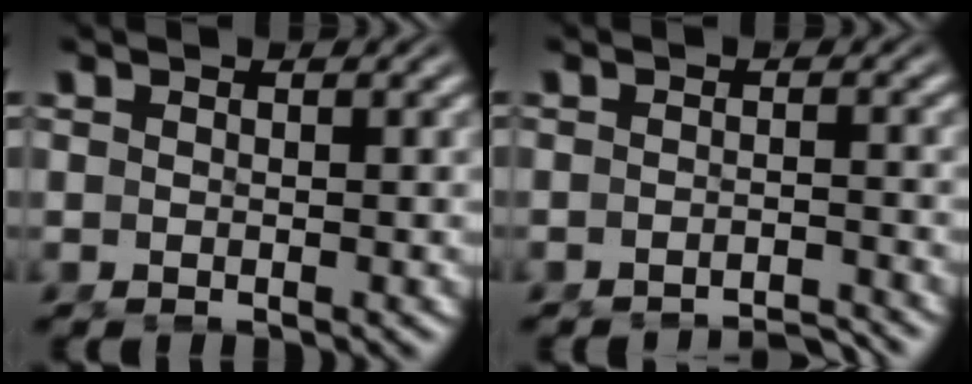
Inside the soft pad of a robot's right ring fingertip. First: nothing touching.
{"total": 2.8, "force": [-2.8, -0.3, 0.3], "torque": [-0.006, -0.011, -0.043]}